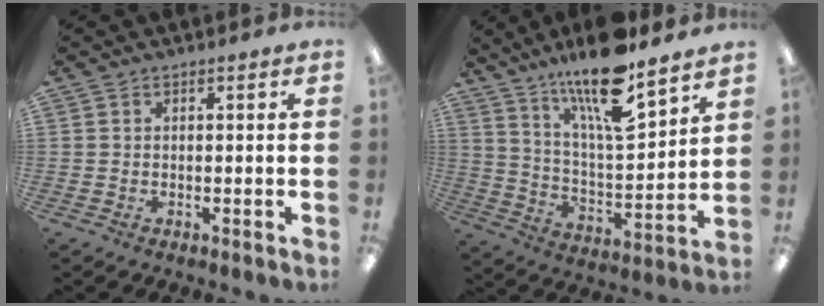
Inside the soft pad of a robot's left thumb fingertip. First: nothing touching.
{"total": 19.0, "force": [14.4, 4.3, 11.6], "torque": [-0.211, -0.088, 0.242]}